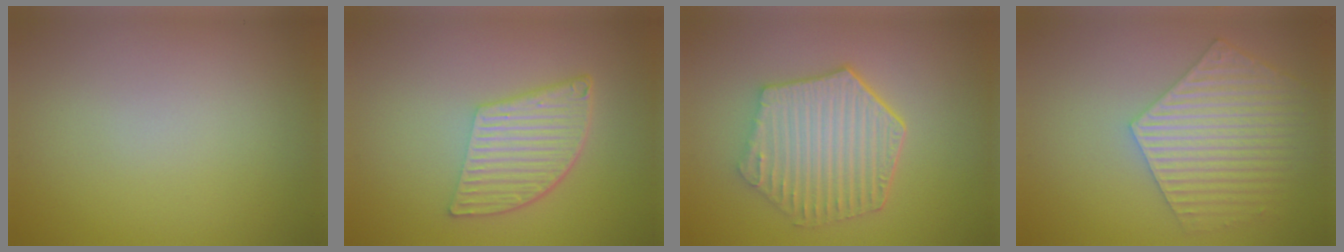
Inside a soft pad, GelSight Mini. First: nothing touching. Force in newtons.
{"total": 5.5, "press": 3.8, "slide": 4.1}
{"total": 6.5, "press": 4.9, "slide": 4.3}
{"total": 5.9, "press": 4.6, "slide": 3.7}